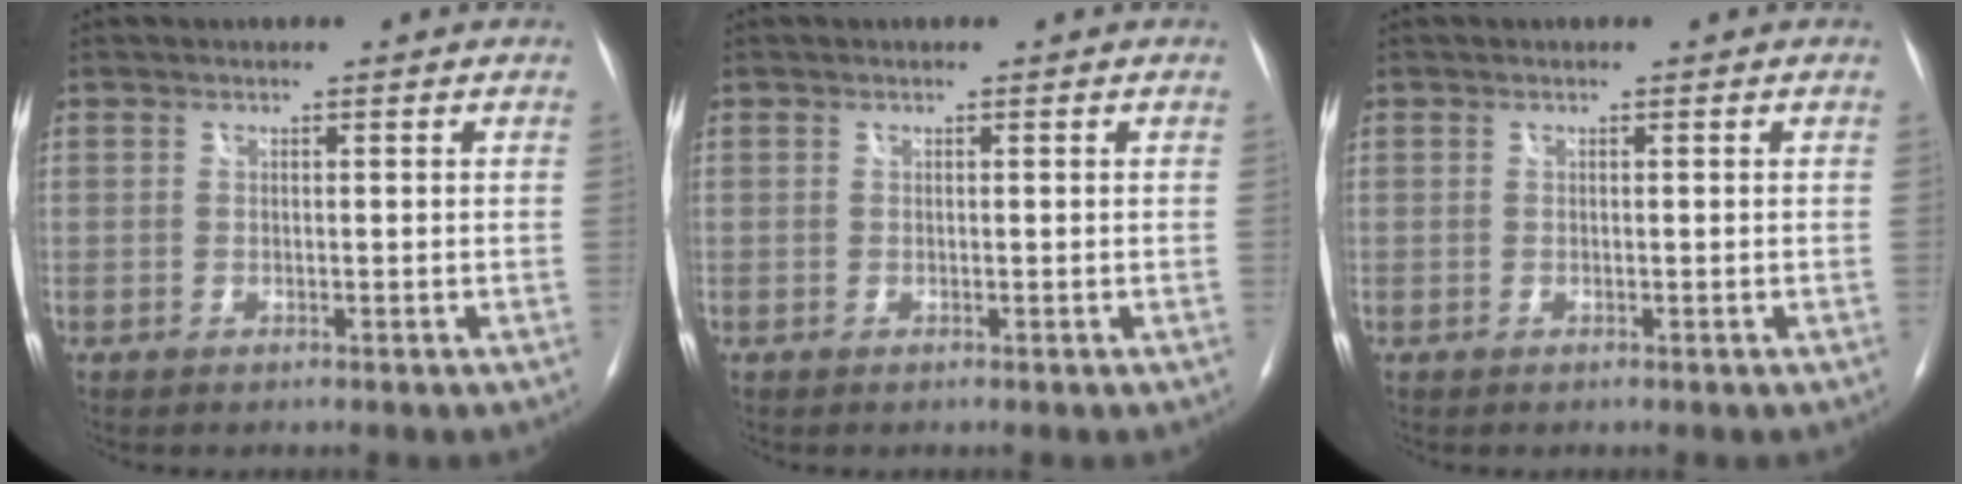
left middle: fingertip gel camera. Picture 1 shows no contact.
{"total": 0.0}
{"total": 0.0}